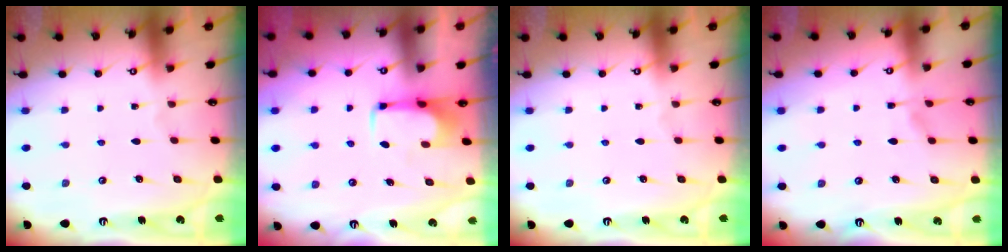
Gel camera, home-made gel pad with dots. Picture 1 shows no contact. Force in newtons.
{"total": 2.1, "press": 2.1, "slide": 0.4}
{"total": 0.0}
{"total": 5.0, "press": 4.9, "slide": 0.6}